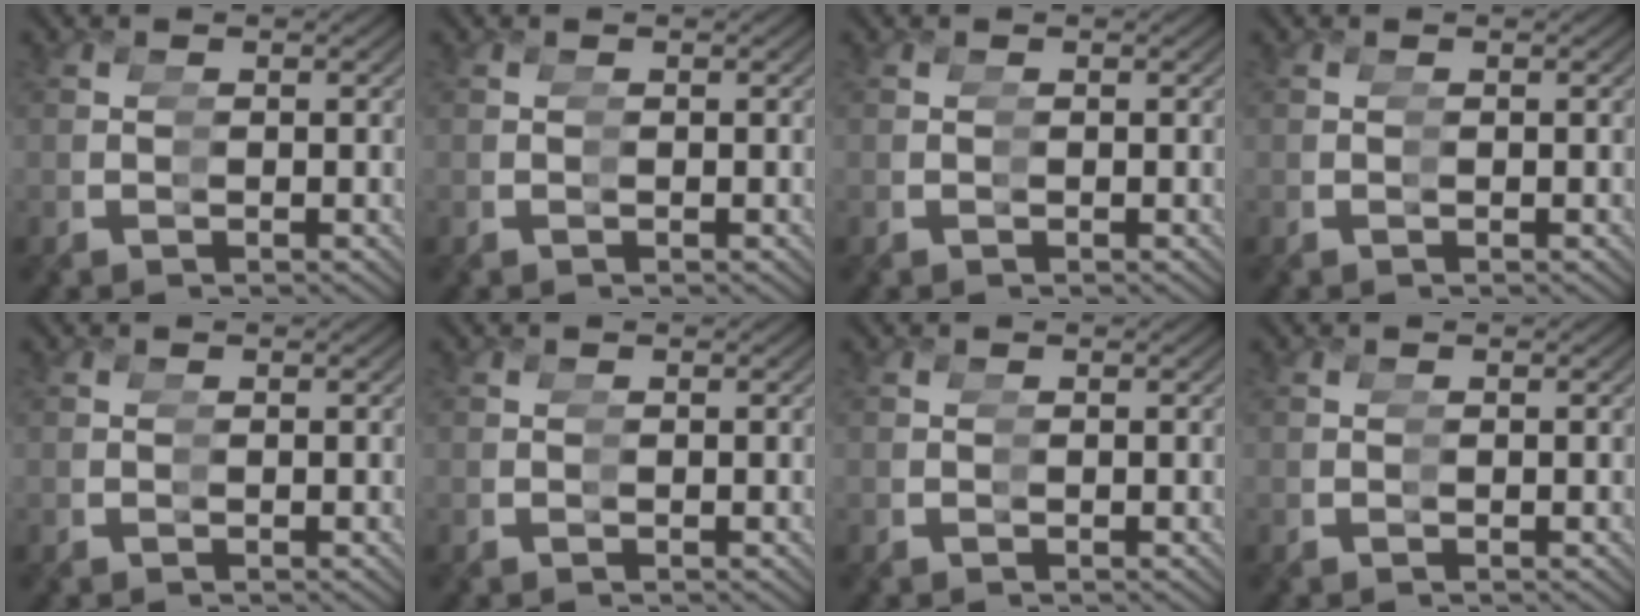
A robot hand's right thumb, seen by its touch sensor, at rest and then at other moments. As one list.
[{"total": 0.0}, {"total": 0.0}, {"total": 0.0}, {"total": 0.0}, {"total": 0.0}, {"total": 0.0}, {"total": 0.0}]